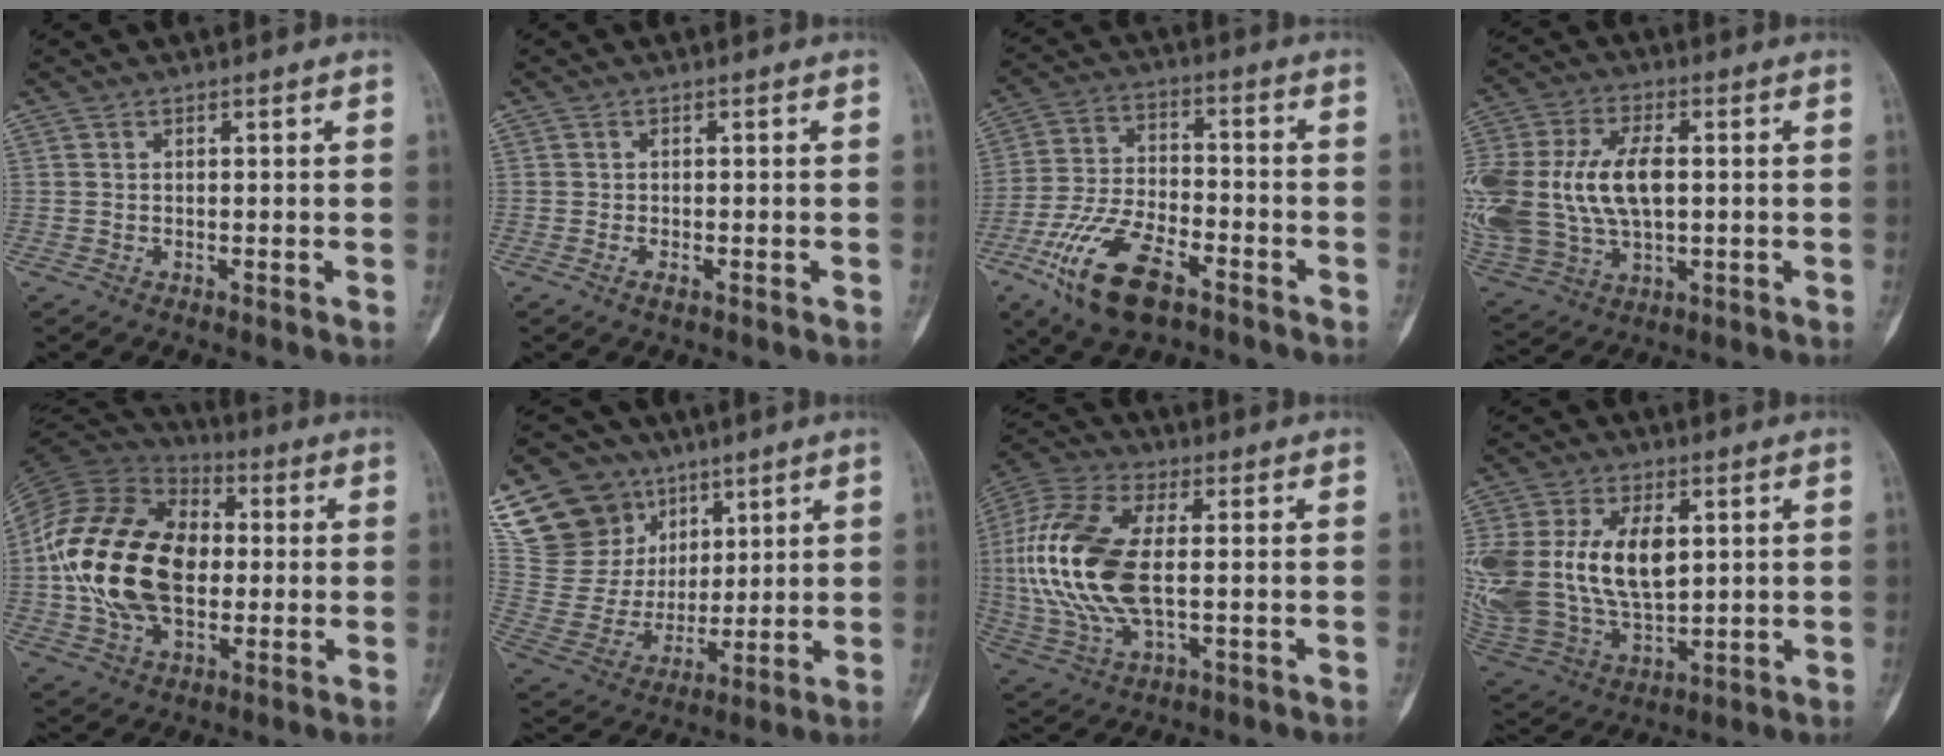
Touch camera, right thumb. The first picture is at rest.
{"total": 1.2, "force": [-0.6, 0.5, 0.9], "torque": [-0.017, 0.000, -0.012]}
{"total": 15.7, "force": [-8.5, 7.1, 11.1], "torque": [-0.214, 0.031, -0.154]}
{"total": 24.5, "force": [0.9, 14.7, 19.6], "torque": [-0.466, 0.013, 0.029]}
{"total": 23.9, "force": [0.0, 15.3, 18.4], "torque": [-0.346, 0.016, 0.001]}
{"total": 19.7, "force": [10.6, 15.2, 6.7], "torque": [-0.092, -0.011, 0.220]}
{"total": 19.8, "force": [0.3, 9.5, 17.3], "torque": [-0.387, 0.007, 0.005]}
{"total": 23.6, "force": [3.7, 14.2, 18.4], "torque": [-0.405, -0.003, 0.083]}